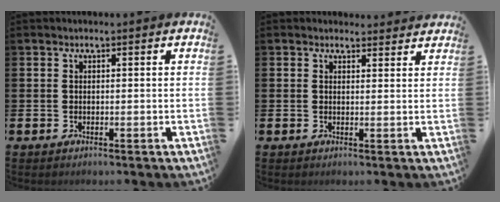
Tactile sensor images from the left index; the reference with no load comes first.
{"total": 1.8, "force": [1.8, 0.5, -0.1], "torque": [0.009, -0.008, 0.031]}